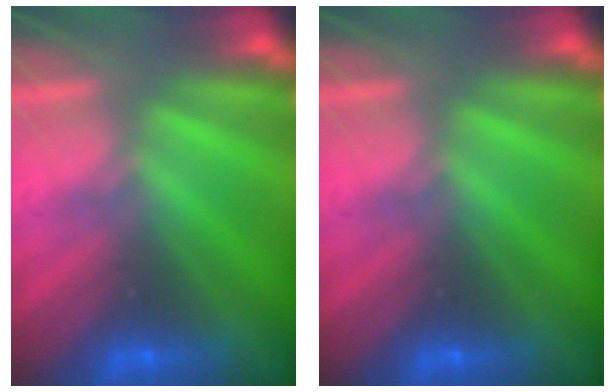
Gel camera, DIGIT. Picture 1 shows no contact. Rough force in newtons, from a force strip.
{"total": 0.0}